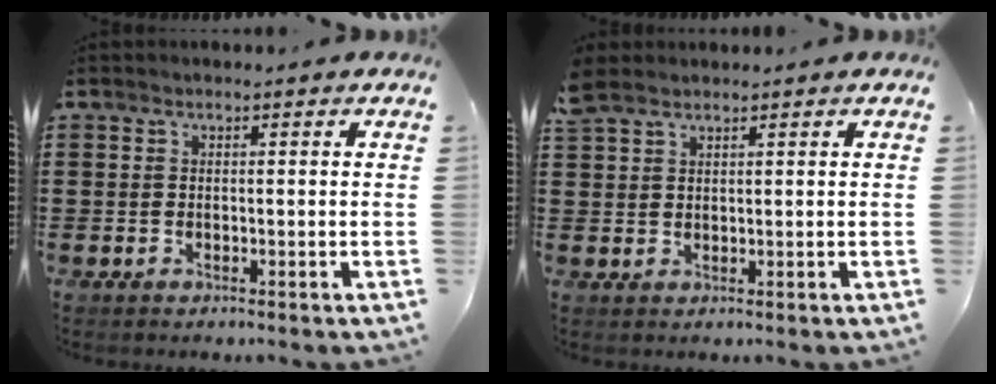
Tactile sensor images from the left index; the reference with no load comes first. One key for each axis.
{"total": 2.4, "fx": 2.0, "fy": 0.9, "fz": 0.9, "tx": -0.023, "ty": 0.005, "tz": 0.038}